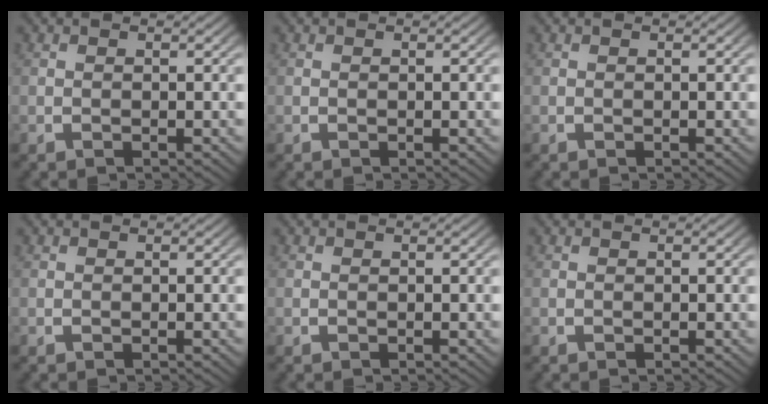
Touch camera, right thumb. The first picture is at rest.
{"total": 0.0}
{"total": 0.0}
{"total": 0.0}
{"total": 0.0}
{"total": 0.0}